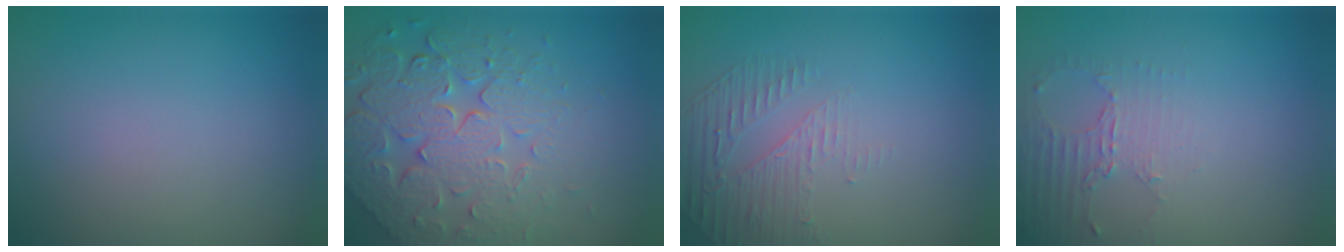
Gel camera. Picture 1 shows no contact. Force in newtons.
{"total": 7.9, "press": 5.6, "slide": 5.5}
{"total": 1.8, "press": 1.1, "slide": 1.5}
{"total": 2.2, "press": 1.7, "slide": 1.5}